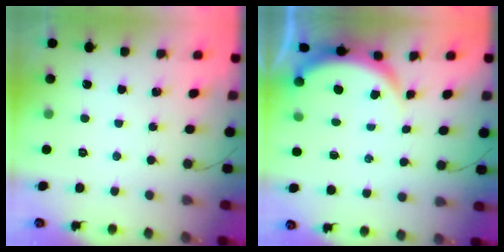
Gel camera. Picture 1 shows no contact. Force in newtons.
{"total": 5.7, "press": 5.7, "slide": 0.3}